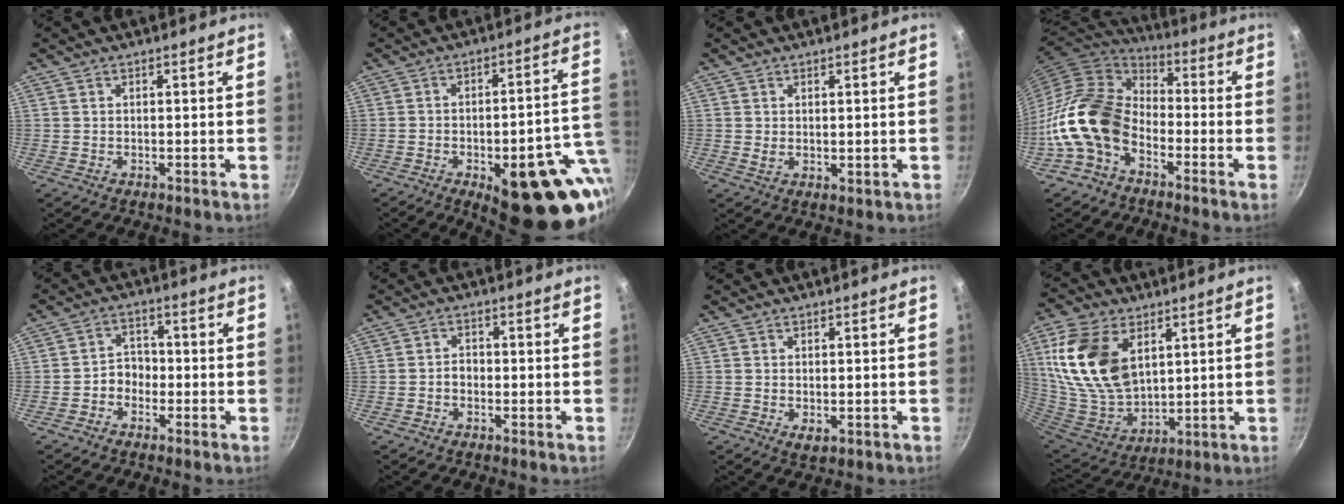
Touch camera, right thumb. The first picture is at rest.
{"total": 23.1, "force": [-7.0, 8.7, 20.2], "torque": [-0.204, 0.017, -0.084]}
{"total": 1.7, "force": [0.9, 0.7, 1.2], "torque": [-0.016, -0.017, 0.013]}
{"total": 14.9, "force": [-5.6, 10.4, 9.1], "torque": [-0.142, 0.058, -0.131]}
{"total": 3.9, "force": [-1.7, 3.1, 1.7], "torque": [-0.001, 0.029, -0.035]}
{"total": 2.0, "force": [-0.8, 1.5, 1.0], "torque": [-0.009, 0.016, -0.015]}
{"total": 1.9, "force": [-0.3, 1.1, 1.5], "torque": [-0.025, -0.007, -0.002]}
{"total": 19.8, "force": [6.7, 12.4, 13.8], "torque": [-0.252, -0.032, 0.141]}